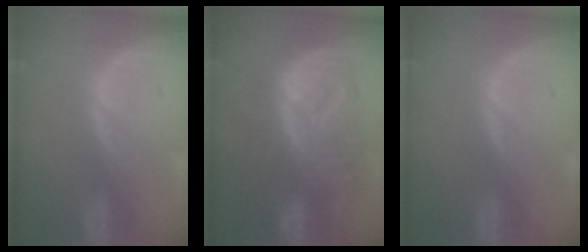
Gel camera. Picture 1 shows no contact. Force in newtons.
{"total": 12.5, "press": 12.4, "slide": 1.1}
{"total": 0.0}